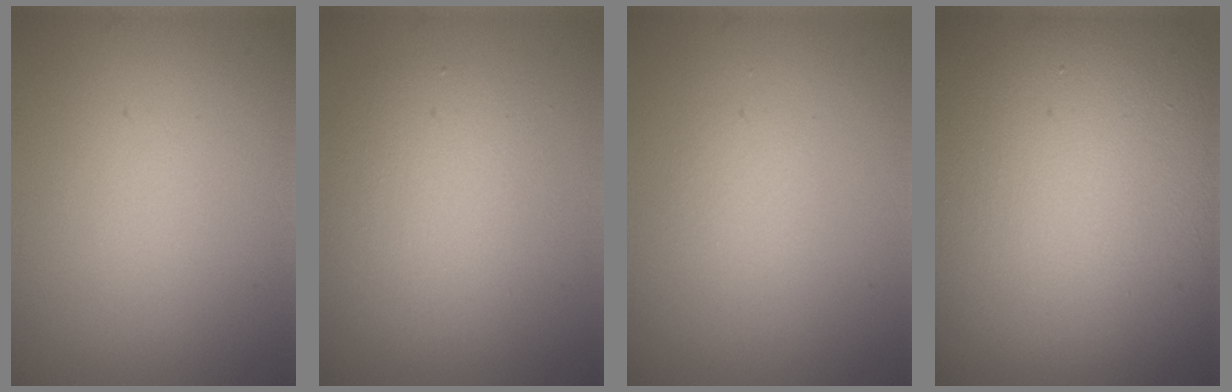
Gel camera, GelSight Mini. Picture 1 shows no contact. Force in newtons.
{"total": 3.9, "press": 3.9, "slide": 0.0}
{"total": 0.7, "press": 0.7, "slide": 0.0}
{"total": 20.5, "press": 20.5, "slide": 1.3}